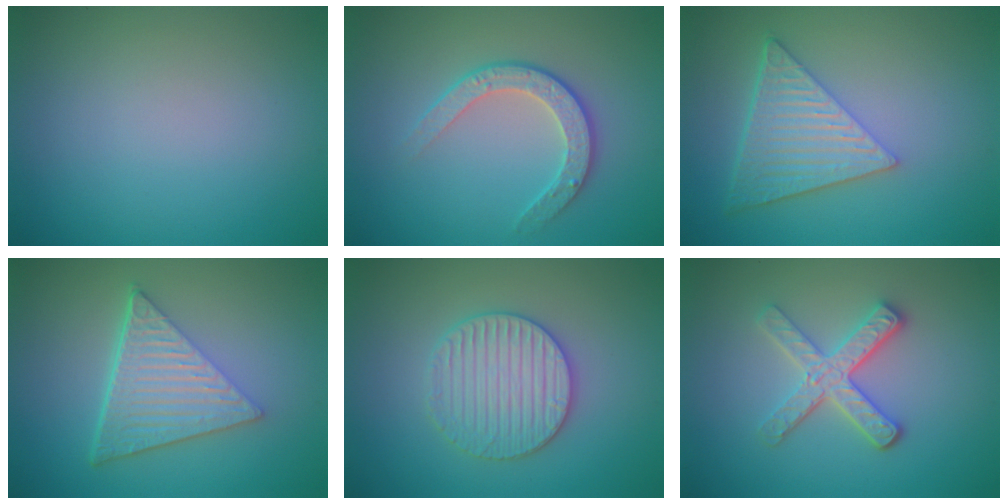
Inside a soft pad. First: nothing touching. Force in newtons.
{"total": 3.0, "press": 2.7, "slide": 1.3}
{"total": 6.8, "press": 4.9, "slide": 4.7}
{"total": 6.9, "press": 4.5, "slide": 5.3}
{"total": 4.0, "press": 3.9, "slide": 0.8}
{"total": 3.6, "press": 3.1, "slide": 1.7}